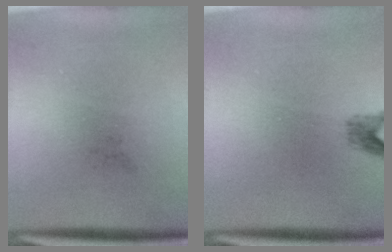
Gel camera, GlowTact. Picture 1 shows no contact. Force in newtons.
{"total": 1.5}